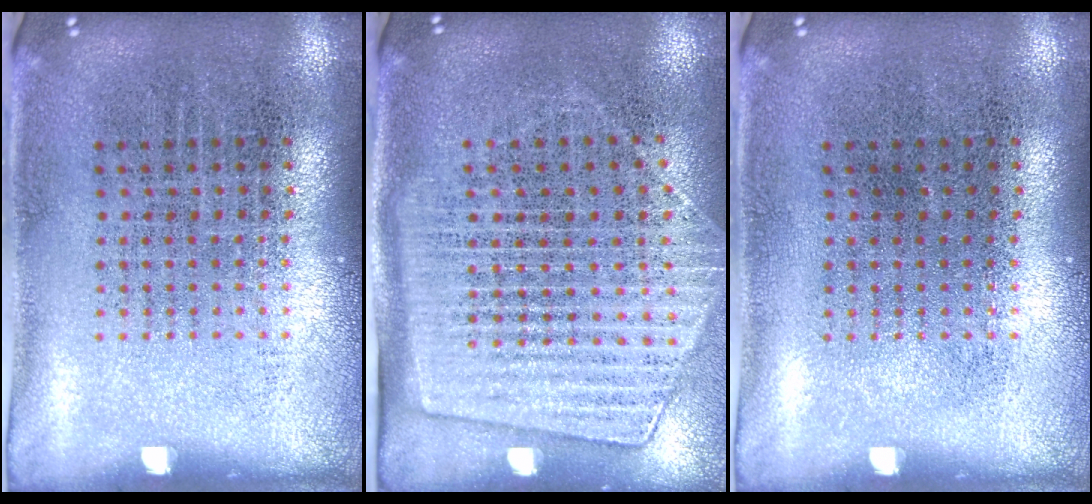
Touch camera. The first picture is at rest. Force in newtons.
{"total": 1.9, "press": 1.6, "slide": 1.0}
{"total": 0.0}